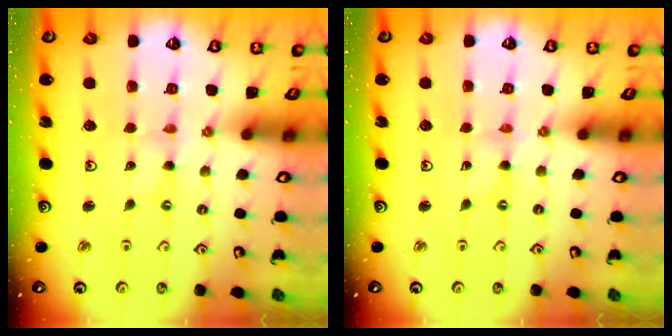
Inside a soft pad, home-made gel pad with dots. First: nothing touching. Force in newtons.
{"total": 0.0}